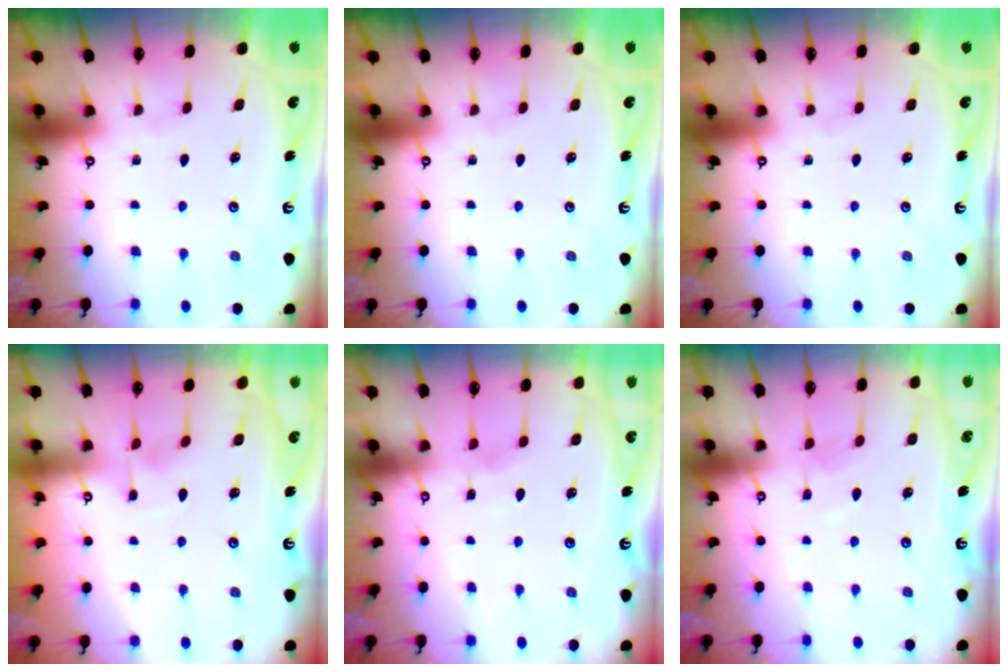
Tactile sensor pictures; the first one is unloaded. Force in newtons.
{"total": 0.0}
{"total": 0.0}
{"total": 3.3, "press": 3.2, "slide": 0.4}
{"total": 2.2, "press": 2.2, "slide": 0.2}
{"total": 6.0, "press": 6.0, "slide": 0.6}